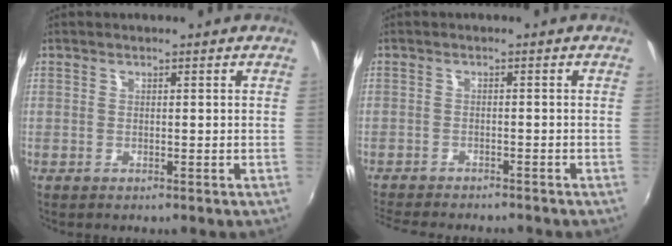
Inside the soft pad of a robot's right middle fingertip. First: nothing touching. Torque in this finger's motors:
{"motor_torque": [0.84, -1.03, 0.10, 0.03]}